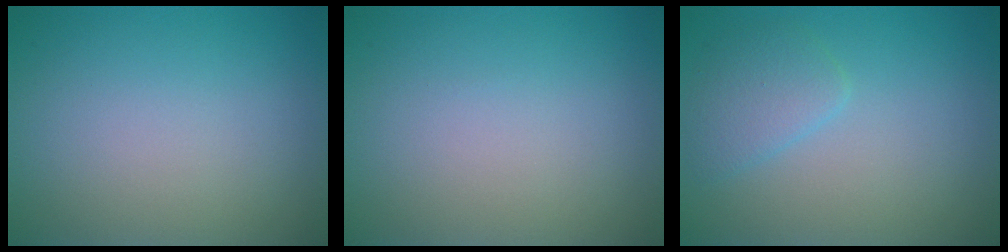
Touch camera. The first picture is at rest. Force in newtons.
{"total": 0.0}
{"total": 2.2, "press": 2.2, "slide": 0.1}